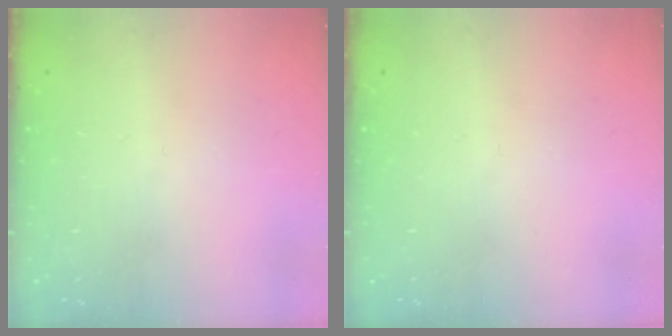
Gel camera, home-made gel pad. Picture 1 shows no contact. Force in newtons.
{"total": 0.0}